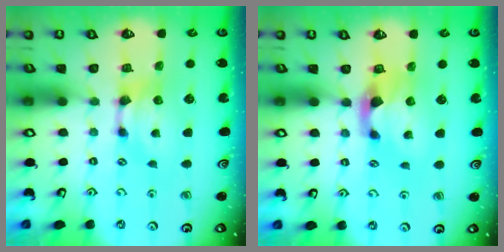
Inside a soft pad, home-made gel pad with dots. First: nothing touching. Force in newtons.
{"total": 2.1, "press": 1.7, "slide": 1.2}